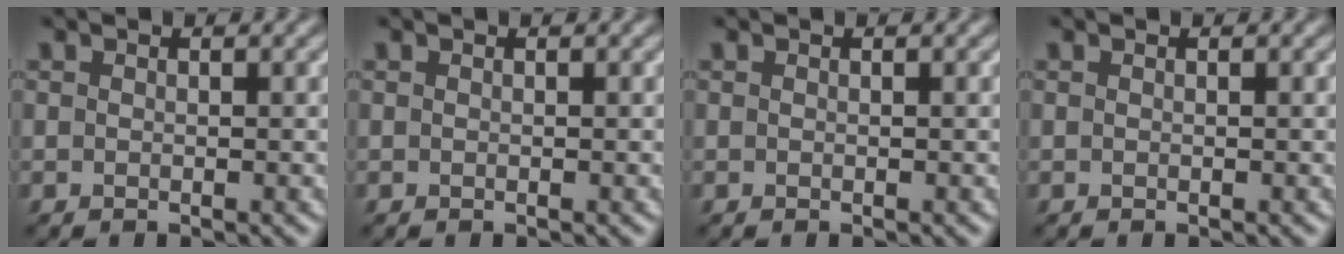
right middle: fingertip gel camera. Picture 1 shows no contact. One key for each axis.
{"total": 0.0}
{"total": 0.0}
{"total": 0.0}